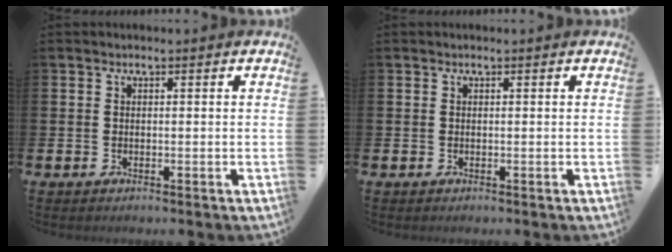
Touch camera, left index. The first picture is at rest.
{"total": 0.0}